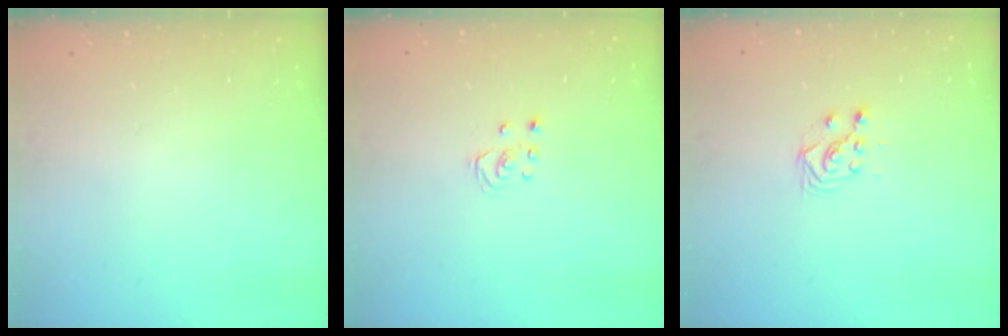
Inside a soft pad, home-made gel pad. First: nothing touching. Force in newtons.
{"total": 2.5, "press": 2.5, "slide": 0.2}
{"total": 4.4, "press": 4.4, "slide": 0.7}